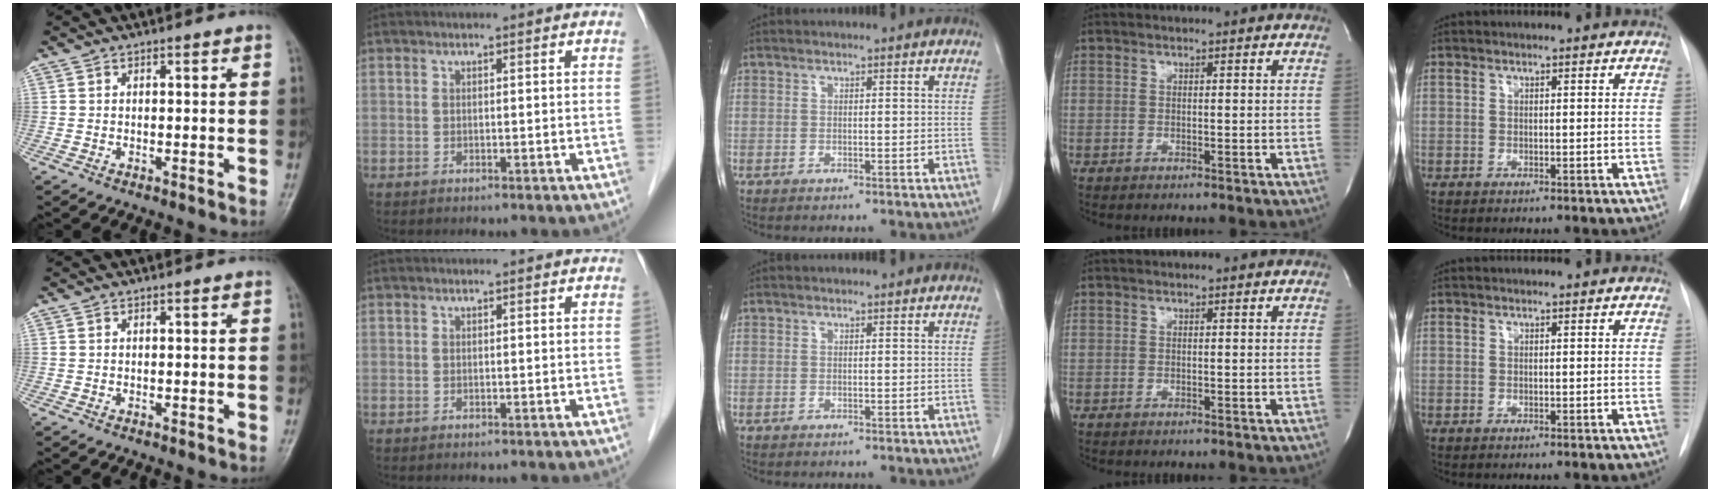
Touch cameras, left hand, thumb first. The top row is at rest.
{}